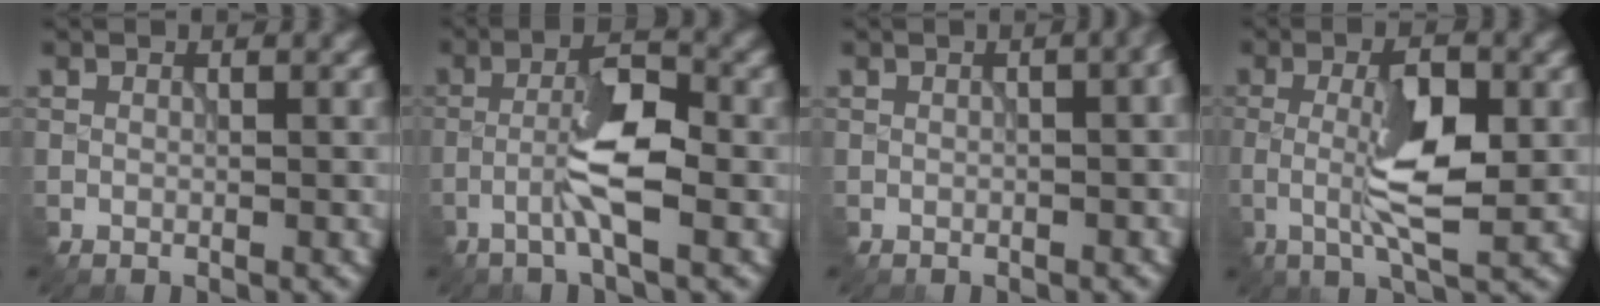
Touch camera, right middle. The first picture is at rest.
{"total": 4.5, "force": [-1.8, 0.7, 4.1], "torque": [-0.080, 0.013, -0.041]}
{"total": 6.8, "force": [0.1, 3.2, 6.0], "torque": [-0.011, 0.015, -0.021]}
{"total": 5.8, "force": [-0.5, 1.5, 5.6], "torque": [-0.111, 0.000, -0.013]}